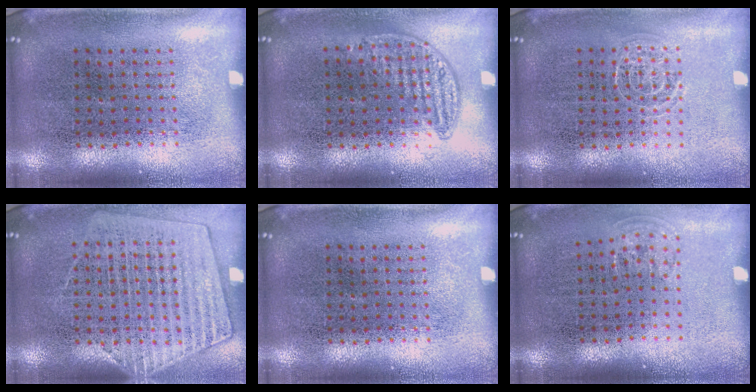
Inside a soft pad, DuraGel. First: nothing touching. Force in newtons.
{"total": 0.8, "press": 0.6, "slide": 0.5}
{"total": 1.1, "press": 1.1, "slide": 0.2}
{"total": 1.4, "press": 1.3, "slide": 0.5}
{"total": 0.0}
{"total": 0.7, "press": 0.5, "slide": 0.4}